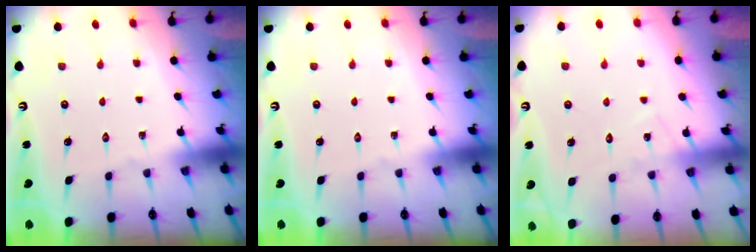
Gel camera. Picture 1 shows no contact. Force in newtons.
{"total": 0.0}
{"total": 8.4, "press": 8.4, "slide": 0.5}